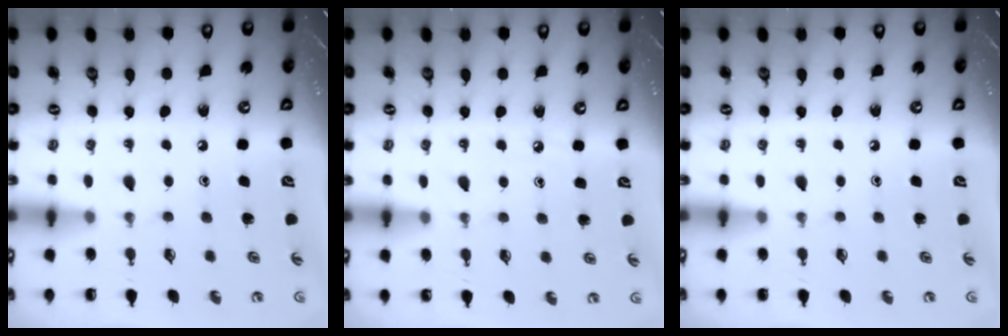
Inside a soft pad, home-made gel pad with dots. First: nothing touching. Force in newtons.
{"total": 2.7, "press": 2.7, "slide": 0.4}
{"total": 0.0}